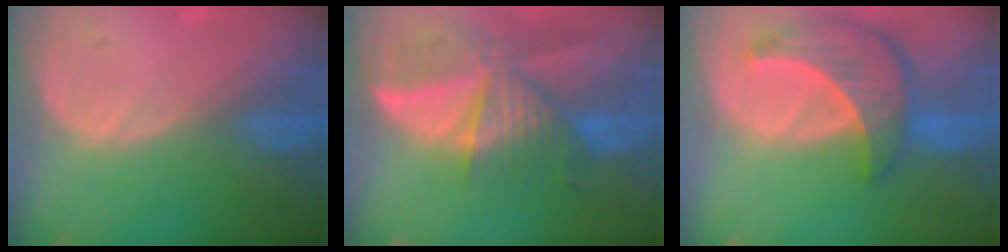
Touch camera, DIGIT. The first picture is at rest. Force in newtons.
{"total": 9.6, "press": 8.4, "slide": 4.5}
{"total": 8.6, "press": 7.8, "slide": 3.8}